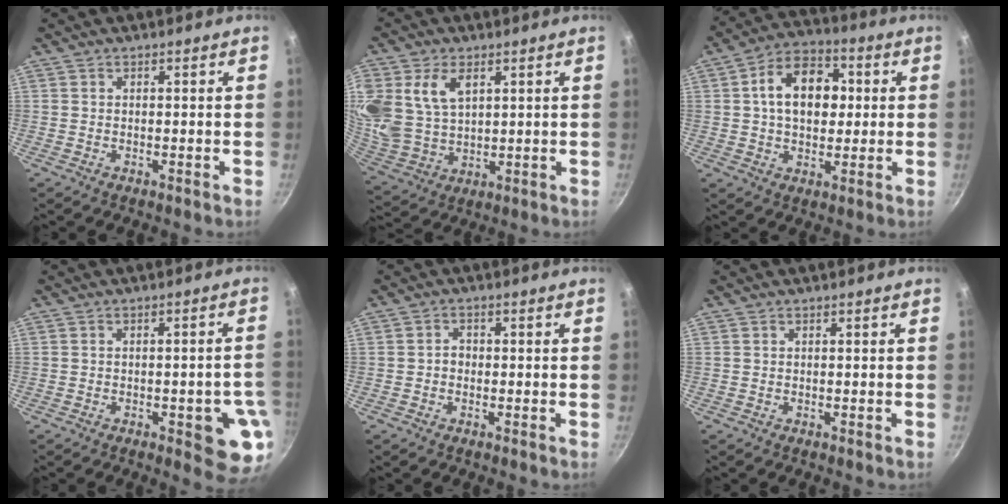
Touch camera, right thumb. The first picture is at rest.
{"total": 15.0, "force": [5.2, 10.2, 9.6], "torque": [-0.201, -0.016, 0.114]}
{"total": 13.9, "force": [2.0, 9.7, 9.9], "torque": [-0.119, 0.018, 0.017]}
{"total": 9.6, "force": [-3.0, 3.3, 8.5], "torque": [-0.070, 0.009, -0.033]}
{"total": 1.8, "force": [-0.4, 1.4, 0.9], "torque": [-0.009, 0.010, -0.010]}
{"total": 0.0}